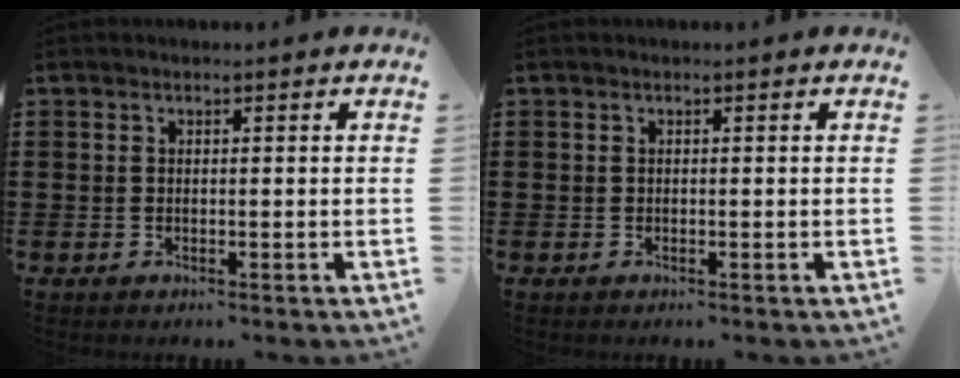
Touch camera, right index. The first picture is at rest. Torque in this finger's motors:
{"motor_torque": [-0.65, 1.27, 0.00, 0.00]}